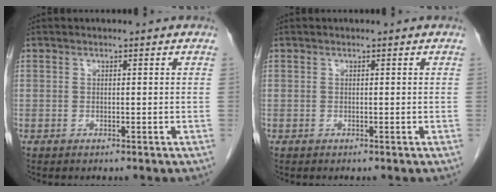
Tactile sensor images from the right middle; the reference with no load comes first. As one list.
[{"total": 0.0}]